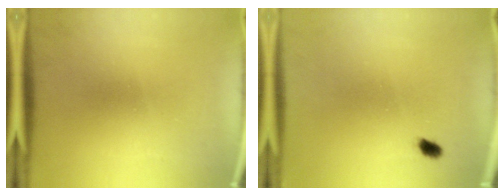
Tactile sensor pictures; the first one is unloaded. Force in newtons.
{"total": 1.4}